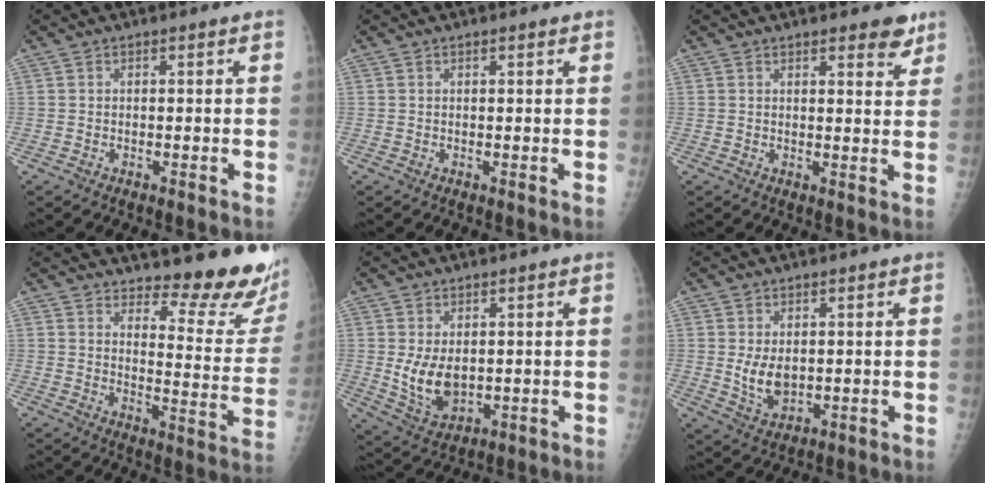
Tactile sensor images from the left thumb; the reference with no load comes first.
{"total": 0.8, "force": [0.6, 0.2, 0.5], "torque": [-0.007, 0.000, 0.007]}
{"total": 5.0, "force": [3.5, 1.7, 3.1], "torque": [-0.020, -0.018, 0.041]}
{"total": 17.3, "force": [14.9, 3.8, 8.0], "torque": [-0.063, -0.151, 0.183]}
{"total": 7.3, "force": [0.8, 4.6, 5.7], "torque": [-0.088, -0.023, 0.031]}
{"total": 5.4, "force": [0.8, 3.3, 4.2], "torque": [-0.063, -0.017, 0.026]}